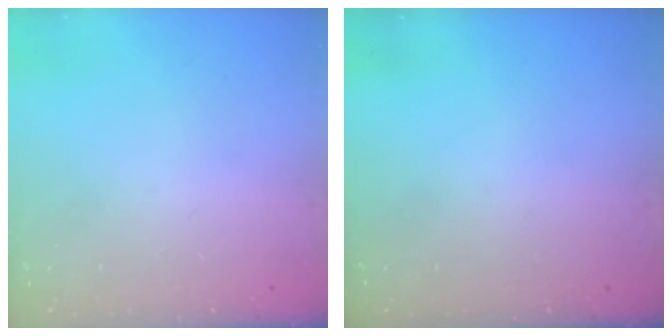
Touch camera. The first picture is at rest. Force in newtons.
{"total": 0.0}